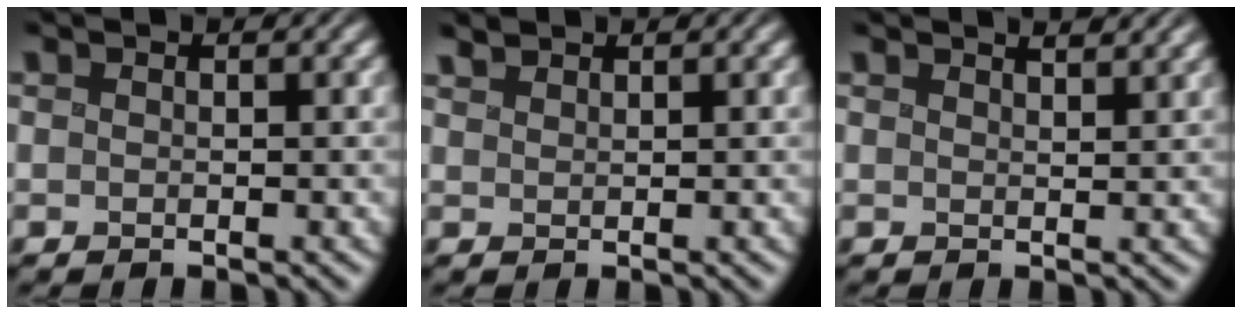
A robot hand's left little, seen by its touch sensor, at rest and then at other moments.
{"total": 1.1, "force": [1.1, 0.0, 0.0], "torque": [0.000, 0.006, 0.023]}
{"total": 2.4, "force": [2.1, 0.5, 1.1], "torque": [0.000, 0.007, 0.016]}